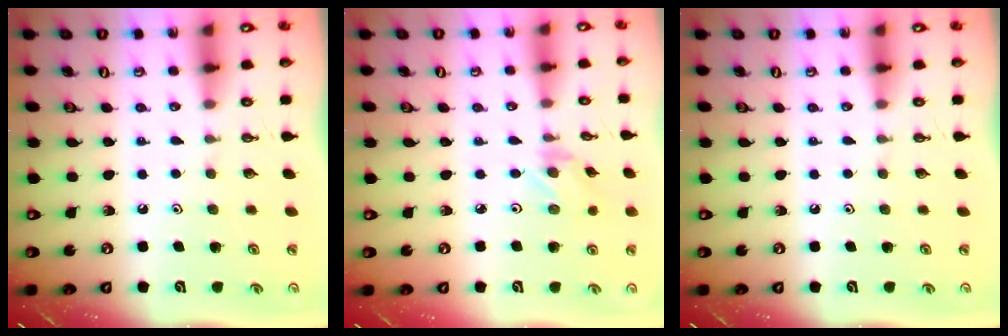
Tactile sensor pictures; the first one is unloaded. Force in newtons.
{"total": 0.8, "press": 0.6, "slide": 0.5}
{"total": 0.0}